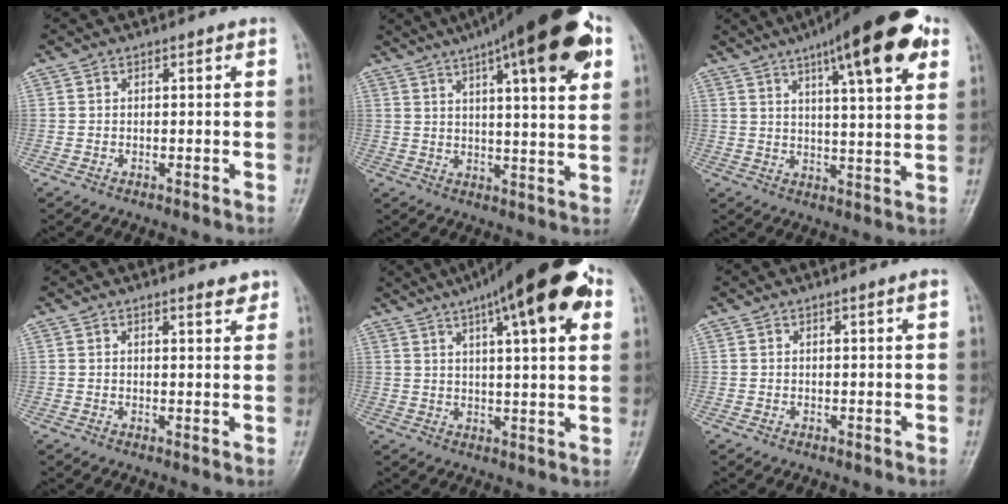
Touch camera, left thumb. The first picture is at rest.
{"total": 22.9, "force": [11.8, 5.4, 18.9], "torque": [-0.268, -0.005, 0.166]}
{"total": 18.8, "force": [9.9, 4.4, 15.4], "torque": [-0.202, -0.019, 0.140]}
{"total": 2.8, "force": [2.3, 0.7, 1.4], "torque": [-0.010, -0.016, 0.029]}
{"total": 20.6, "force": [10.4, 5.1, 17.1], "torque": [-0.240, -0.001, 0.150]}
{"total": 1.3, "force": [0.7, -0.2, 1.0], "torque": [-0.016, -0.004, 0.012]}